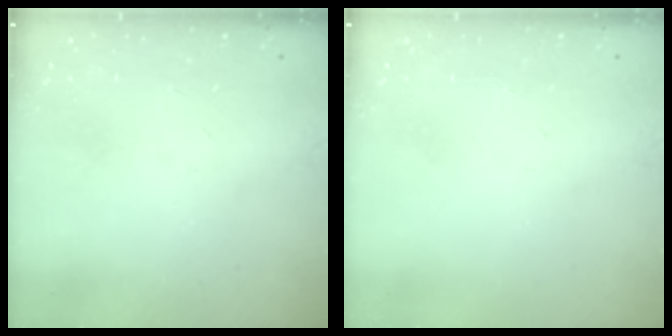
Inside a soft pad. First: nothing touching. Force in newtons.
{"total": 0.0}